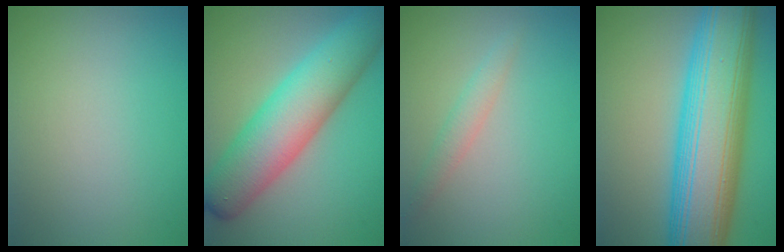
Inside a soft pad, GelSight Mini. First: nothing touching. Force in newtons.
{"total": 9.3, "press": 9.3, "slide": 0.2}
{"total": 1.6, "press": 1.6, "slide": 0.0}
{"total": 14.4, "press": 14.4, "slide": 0.1}